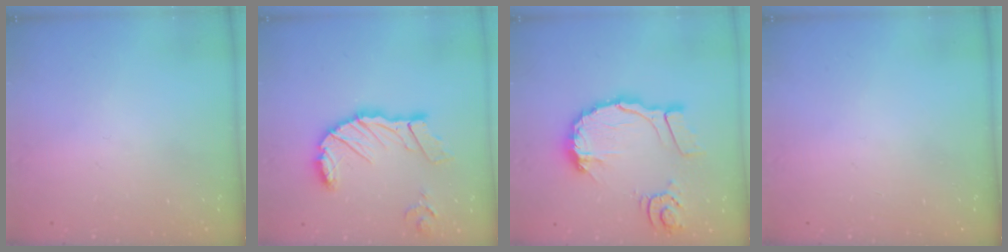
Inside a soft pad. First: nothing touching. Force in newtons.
{"total": 16.2, "press": 16.0, "slide": 2.6}
{"total": 15.5, "press": 15.4, "slide": 1.9}
{"total": 0.0}